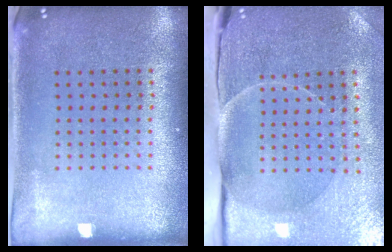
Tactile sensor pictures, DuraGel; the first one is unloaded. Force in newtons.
{"total": 3.8, "press": 3.6, "slide": 1.3}